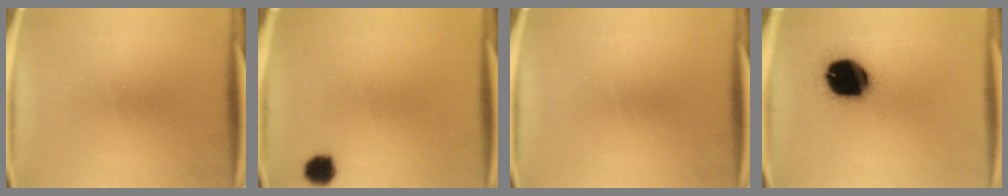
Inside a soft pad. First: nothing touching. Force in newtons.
{"total": 3.9}
{"total": 0.0}
{"total": 19.8}